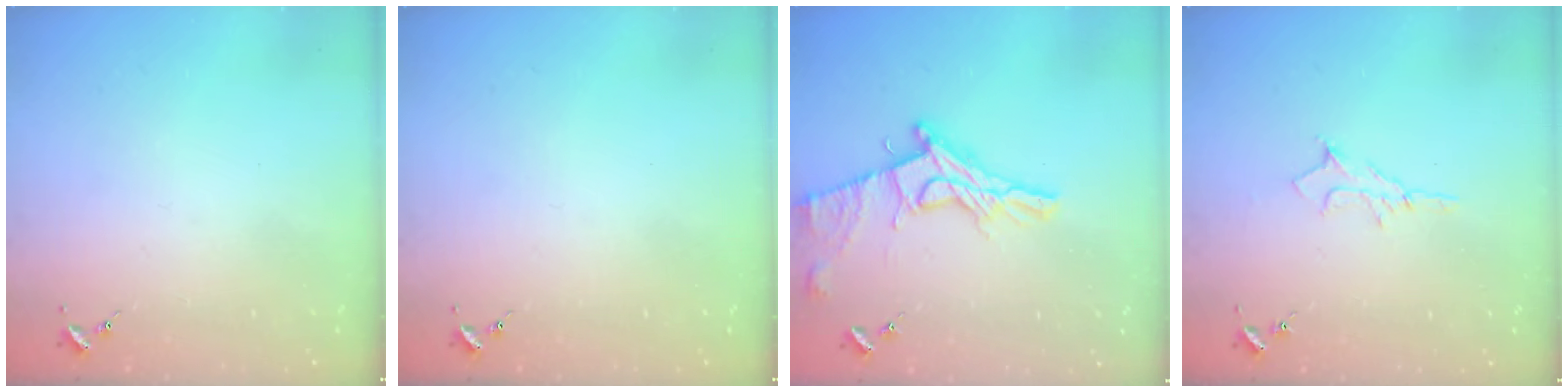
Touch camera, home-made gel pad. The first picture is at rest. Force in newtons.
{"total": 0.0}
{"total": 15.6, "press": 15.5, "slide": 1.6}
{"total": 6.2, "press": 6.1, "slide": 0.8}